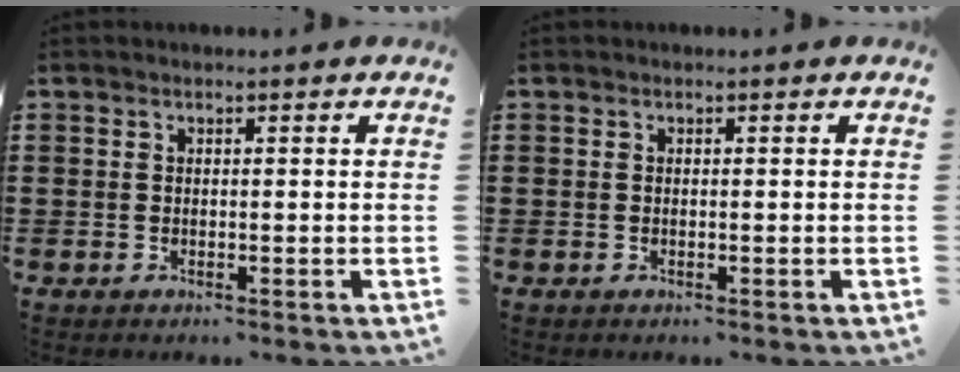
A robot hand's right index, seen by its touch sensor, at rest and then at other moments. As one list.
[{"total": 0.0}]